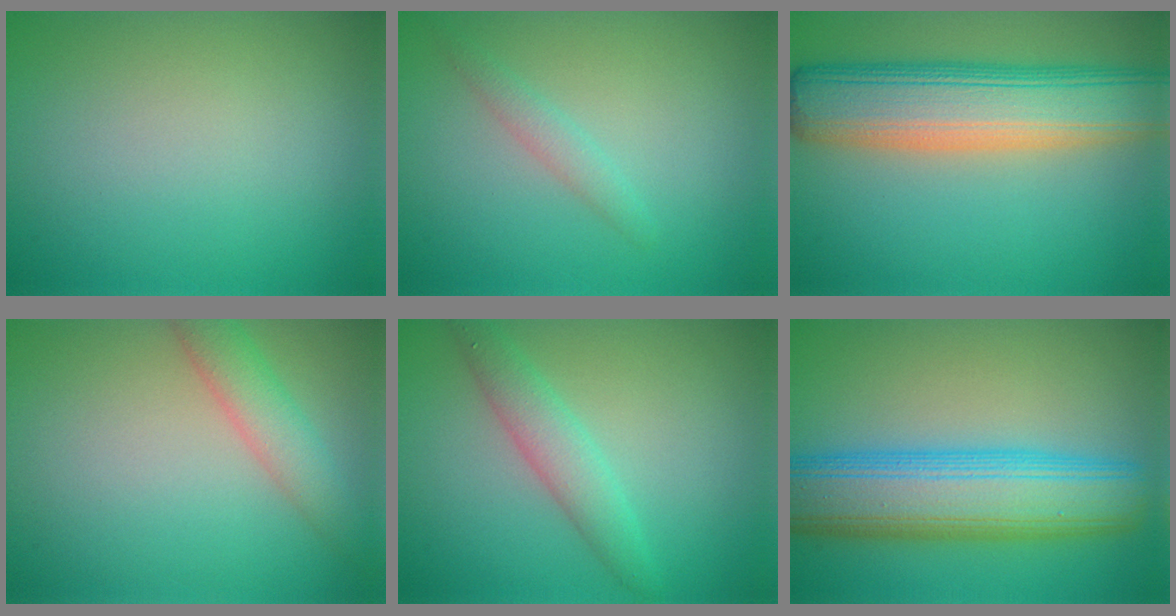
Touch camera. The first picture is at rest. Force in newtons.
{"total": 1.5, "press": 1.5, "slide": 0.1}
{"total": 10.6, "press": 10.5, "slide": 0.8}
{"total": 3.3, "press": 3.3, "slide": 0.2}
{"total": 2.9, "press": 2.9, "slide": 0.0}
{"total": 9.9, "press": 9.9, "slide": 0.2}